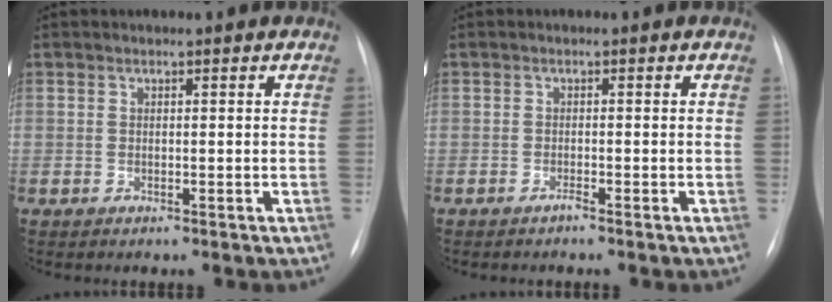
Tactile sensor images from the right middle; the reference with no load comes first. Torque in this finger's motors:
{"motor_torque": [-0.39, -0.34, -0.01, 0.00]}